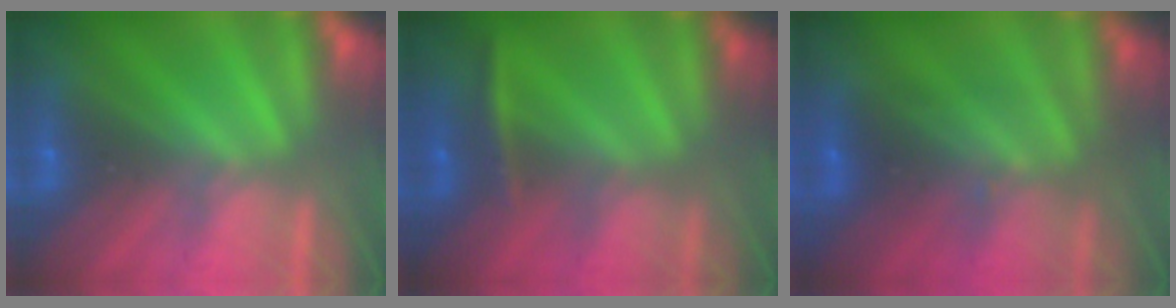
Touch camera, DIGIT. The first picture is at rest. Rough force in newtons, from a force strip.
{"total": 2.4}
{"total": 2.3}